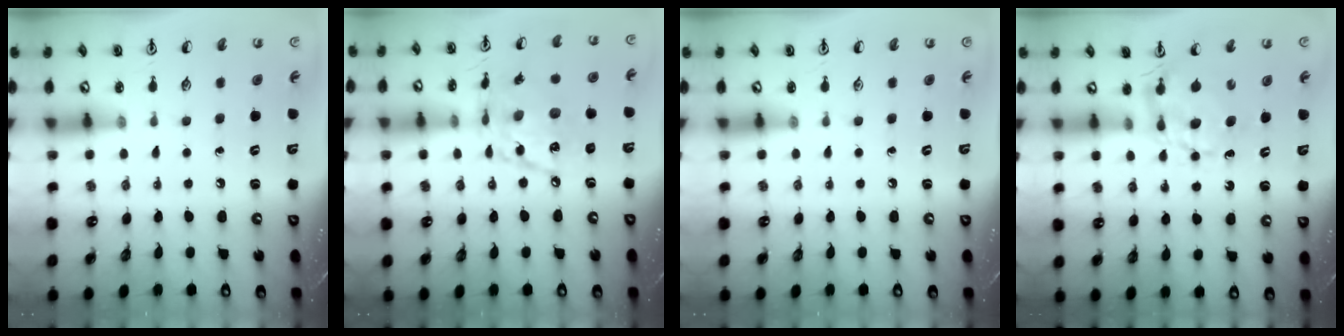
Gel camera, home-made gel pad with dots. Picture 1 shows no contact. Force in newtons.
{"total": 14.6, "press": 14.6, "slide": 0.9}
{"total": 0.0}
{"total": 6.0, "press": 6.0, "slide": 0.5}